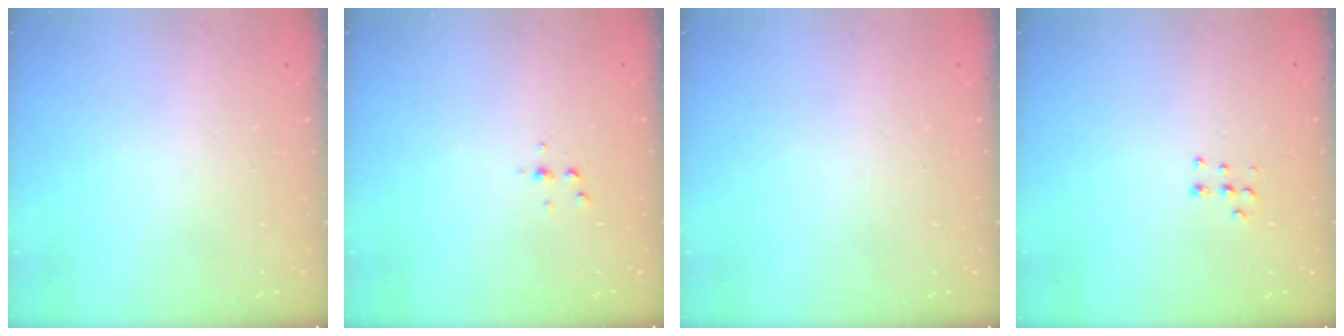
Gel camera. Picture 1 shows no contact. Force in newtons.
{"total": 2.6, "press": 2.6, "slide": 0.3}
{"total": 0.0}
{"total": 5.2, "press": 5.2, "slide": 0.2}